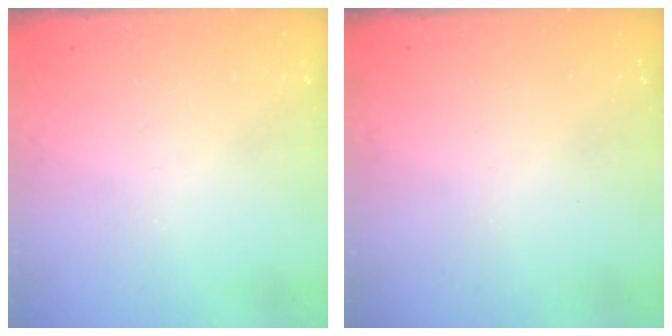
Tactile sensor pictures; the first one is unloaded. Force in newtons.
{"total": 0.0}